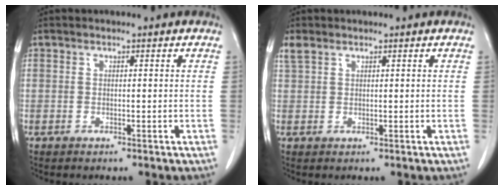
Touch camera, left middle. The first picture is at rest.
{"total": 1.6, "force": [1.2, 0.8, 0.7], "torque": [-0.023, 0.014, 0.030]}